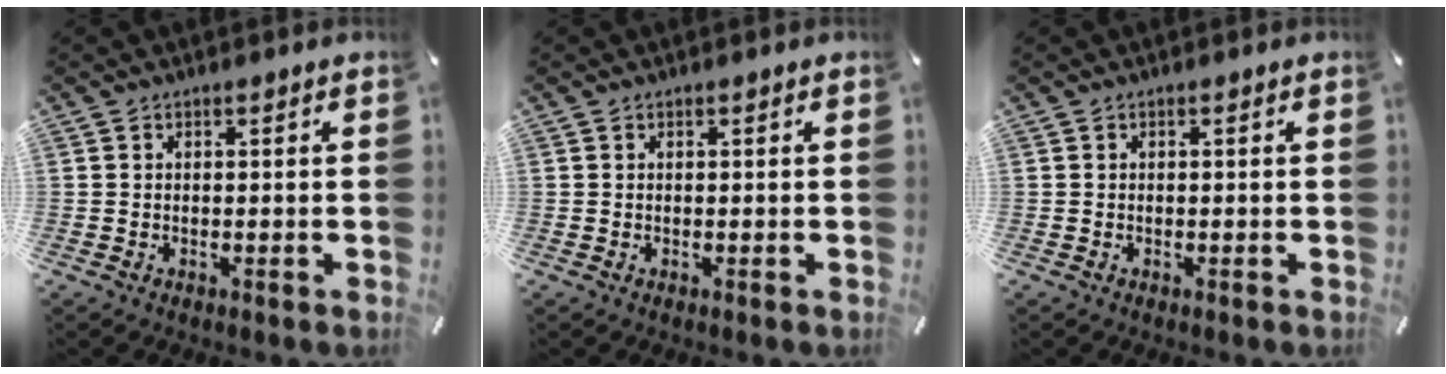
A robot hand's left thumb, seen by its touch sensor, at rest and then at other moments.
{"total": 0.0}
{"total": 0.0}